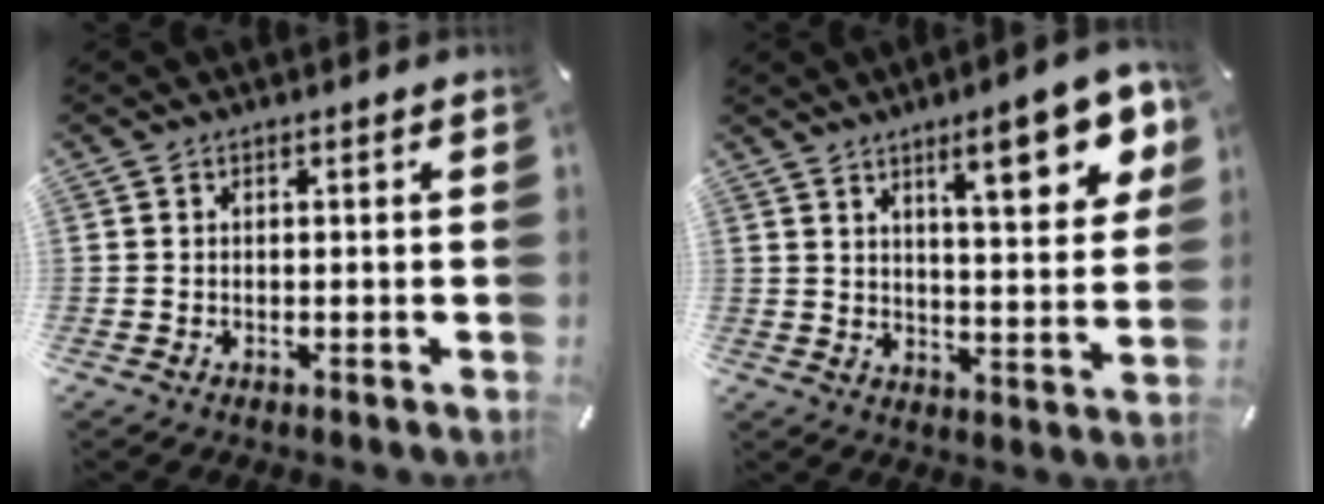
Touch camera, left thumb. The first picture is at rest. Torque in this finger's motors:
{"motor_torque": [2.46, 2.40, 1.43, -1.34, 0.16]}